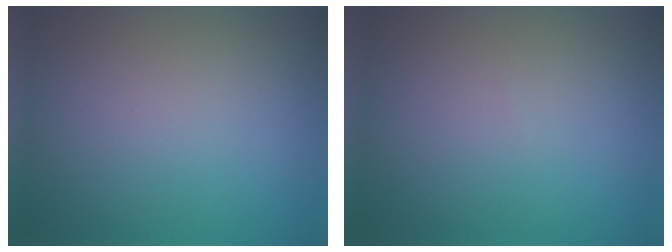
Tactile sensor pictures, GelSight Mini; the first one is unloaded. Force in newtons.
{"total": 0.0}